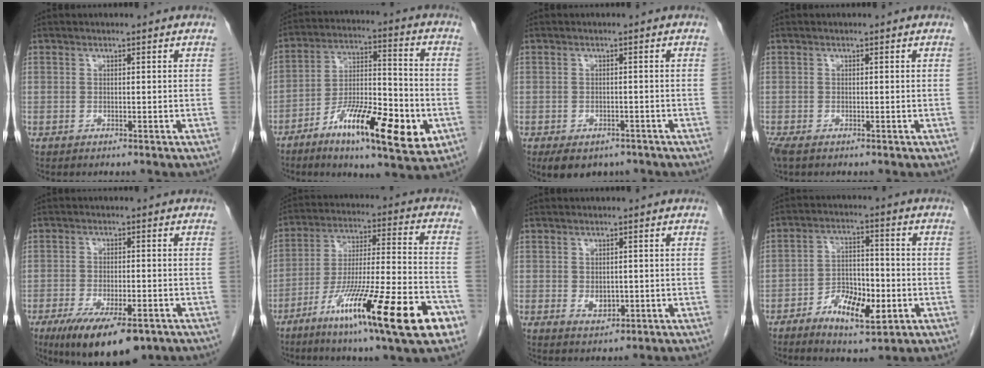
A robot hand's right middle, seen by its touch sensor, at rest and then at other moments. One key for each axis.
{"total": 16.4, "fx": -7.0, "fy": 3.9, "fz": 14.3, "tx": -0.249, "ty": -0.003, "tz": -0.112}
{"total": 7.0, "fx": -5.1, "fy": 3.9, "fz": 2.8, "tx": -0.038, "ty": 0.000, "tz": -0.071}
{"total": 2.7, "fx": -1.9, "fy": 1.1, "fz": 1.6, "tx": -0.040, "ty": -0.010, "tz": -0.031}
{"total": 12.3, "fx": -7.9, "fy": 3.7, "fz": 8.6, "tx": -0.146, "ty": -0.022, "tz": -0.120}
{"total": 23.0, "fx": -11.7, "fy": 1.3, "fz": 19.8, "tx": -0.294, "ty": -0.037, "tz": -0.193}
{"total": 2.4, "fx": -0.2, "fy": 1.6, "fz": 1.8, "tx": -0.028, "ty": -0.003, "tz": 0.005}
{"total": 8.8, "fx": -3.7, "fy": 3.6, "fz": 7.2, "tx": -0.128, "ty": 0.008, "tz": -0.059}